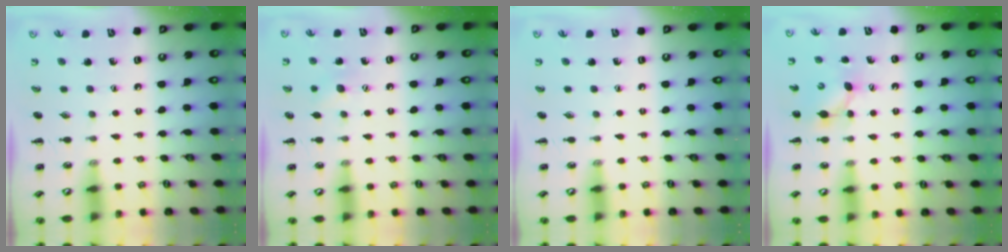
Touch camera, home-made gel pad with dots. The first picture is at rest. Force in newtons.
{"total": 5.4, "press": 5.2, "slide": 1.2}
{"total": 0.0}
{"total": 4.8, "press": 4.7, "slide": 1.1}